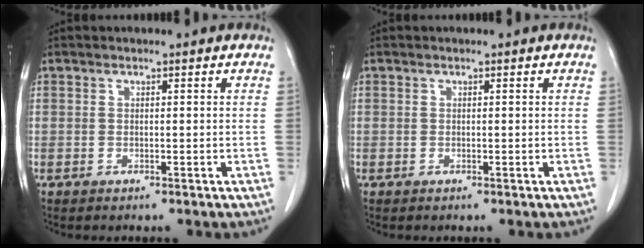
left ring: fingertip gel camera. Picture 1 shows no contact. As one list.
[{"total": 0.0}]